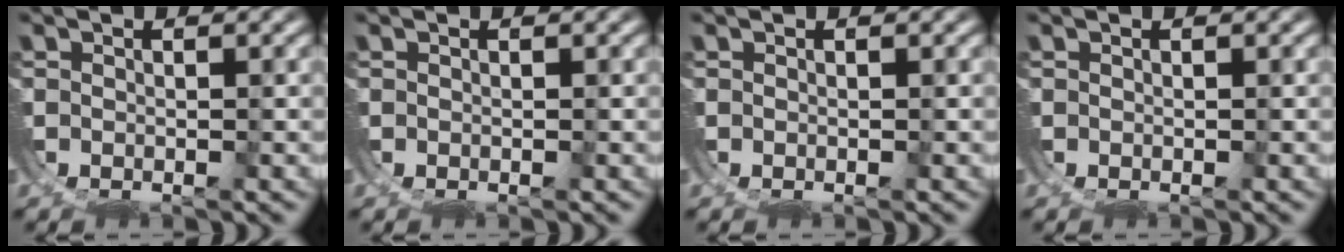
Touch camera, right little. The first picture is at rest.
{"total": 0.0}
{"total": 0.0}
{"total": 0.0}